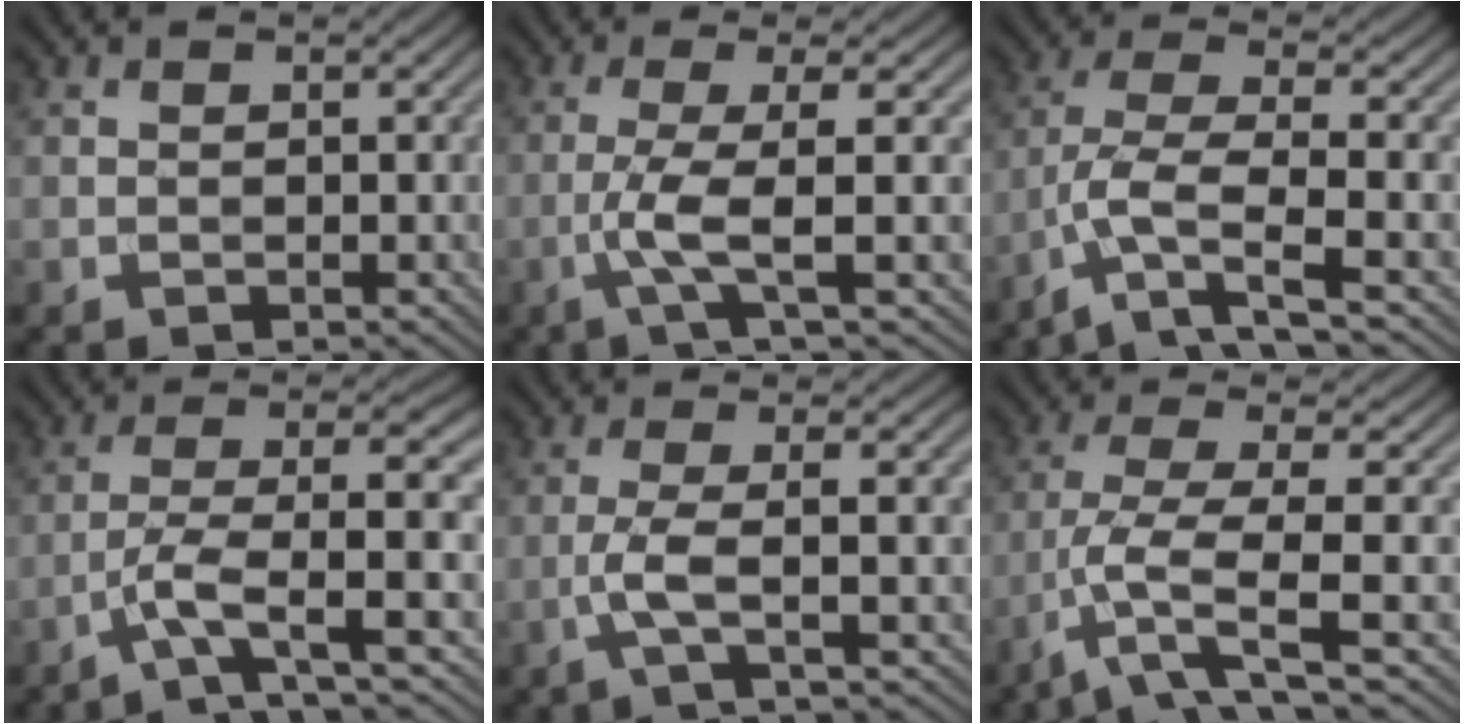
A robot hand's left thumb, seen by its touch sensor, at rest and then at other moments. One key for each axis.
{"total": 7.1, "fx": -1.3, "fy": 0.9, "fz": 6.9, "tx": -0.122, "ty": 0.010, "tz": -0.033}
{"total": 8.0, "fx": -4.1, "fy": 2.0, "fz": 6.6, "tx": -0.134, "ty": -0.001, "tz": -0.088}
{"total": 6.9, "fx": -2.6, "fy": 1.1, "fz": 6.3, "tx": -0.111, "ty": 0.011, "tz": -0.062}
{"total": 5.1, "fx": -1.2, "fy": 0.7, "fz": 5.0, "tx": -0.087, "ty": 0.012, "tz": -0.040}
{"total": 6.6, "fx": -2.5, "fy": 1.2, "fz": 6.0, "tx": -0.121, "ty": 0.002, "tz": -0.061}